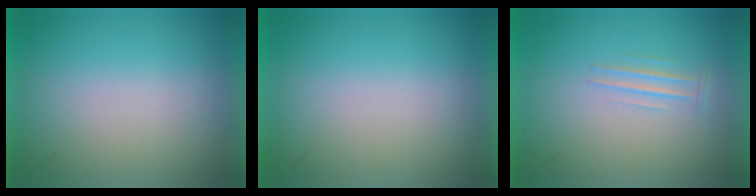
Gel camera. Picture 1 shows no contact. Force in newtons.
{"total": 1.2}
{"total": 1.2}